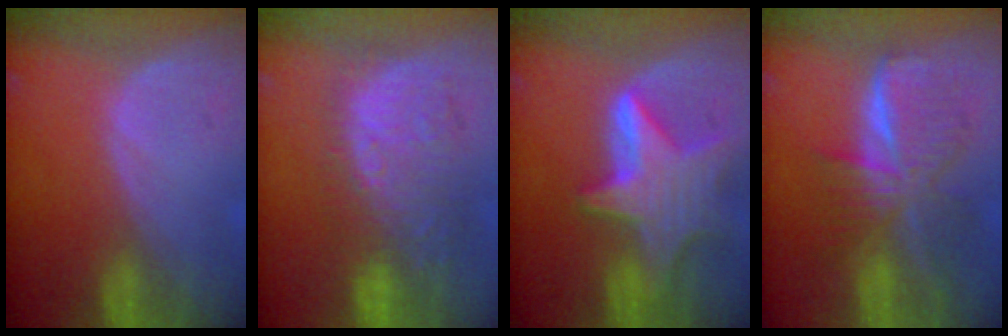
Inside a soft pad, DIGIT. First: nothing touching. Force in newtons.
{"total": 10.0, "press": 9.9, "slide": 1.7}
{"total": 9.5, "press": 9.5, "slide": 0.7}
{"total": 9.0, "press": 9.0, "slide": 0.6}